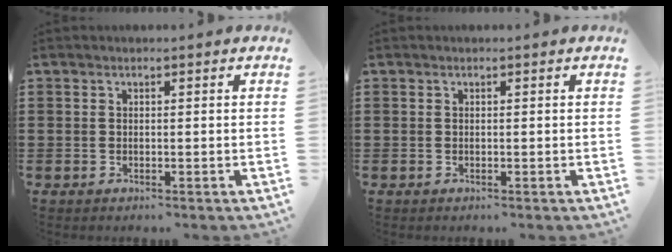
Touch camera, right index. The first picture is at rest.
{"total": 0.0}